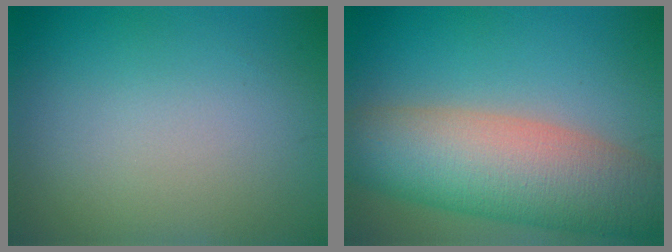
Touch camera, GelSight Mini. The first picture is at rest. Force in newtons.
{"total": 10.7, "press": 10.7, "slide": 0.7}